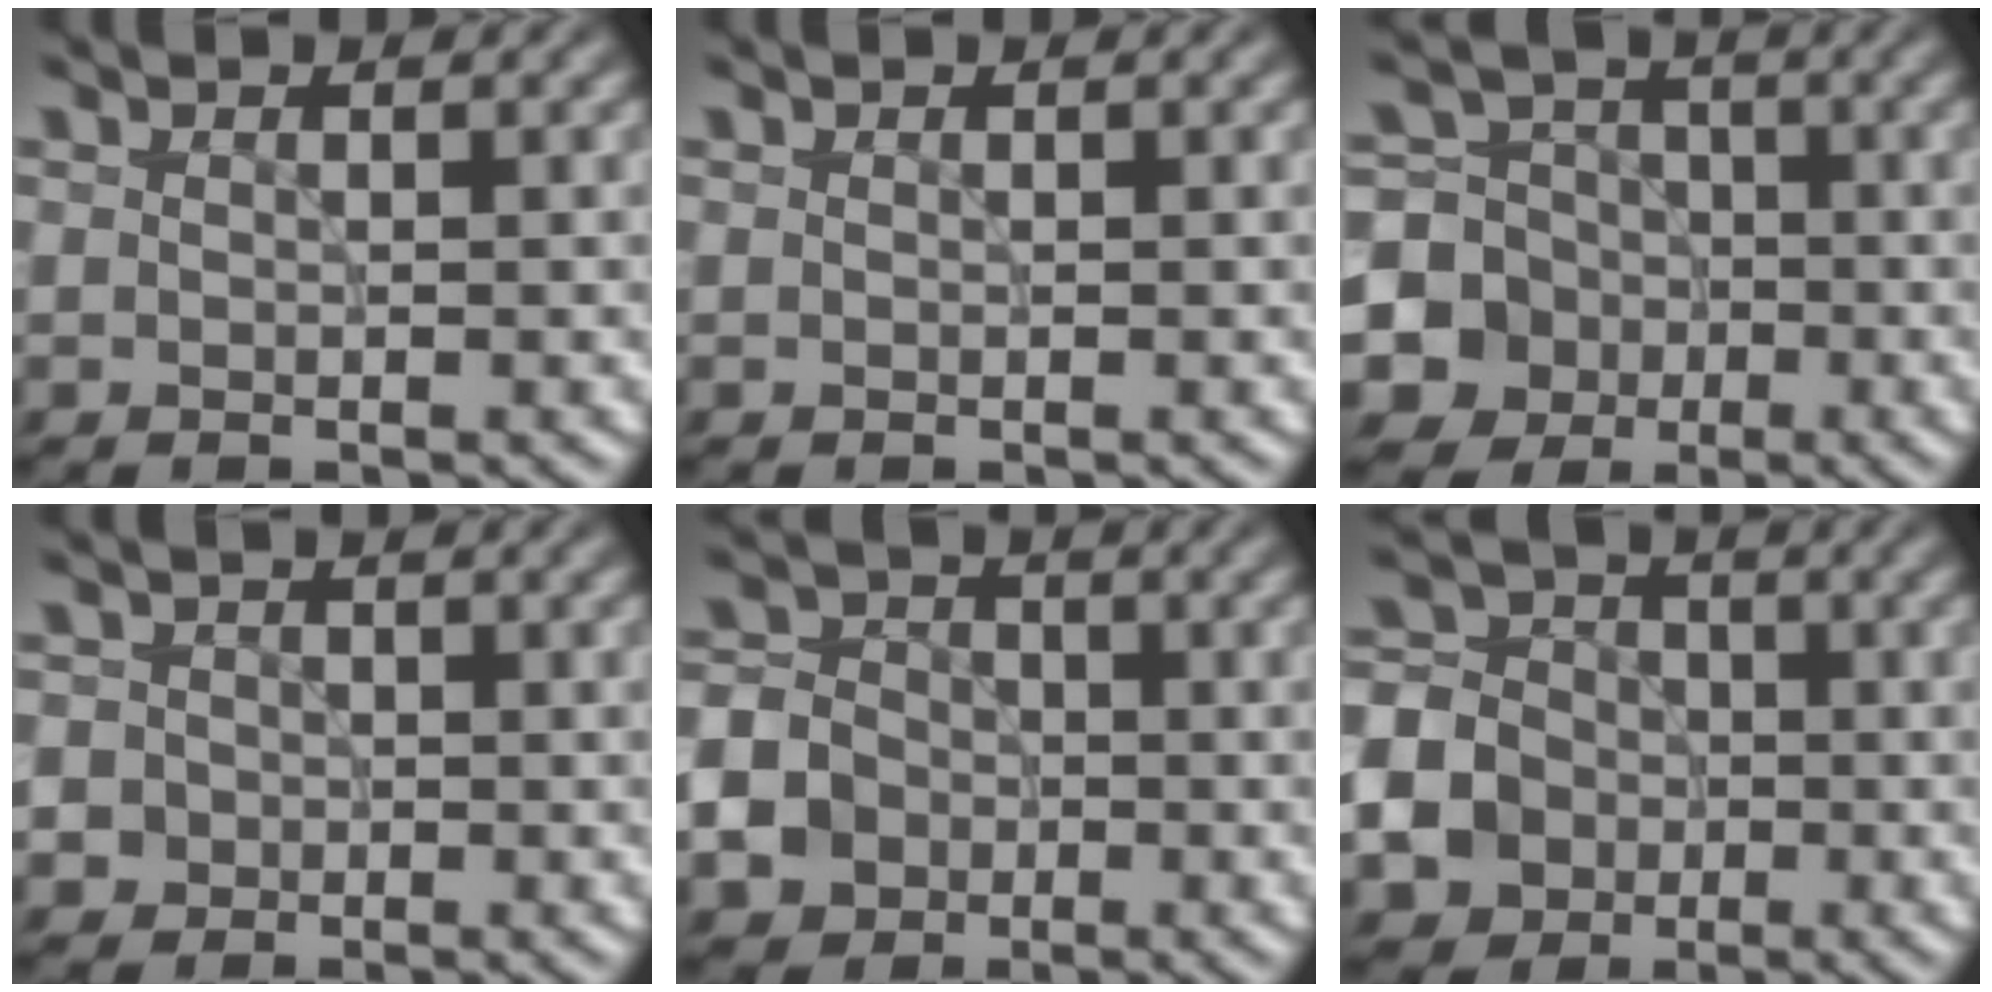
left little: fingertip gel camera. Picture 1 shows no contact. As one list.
[{"total": 0.0}, {"total": 9.8, "force": [-2.8, 9.1, 2.3], "torque": [-0.060, -0.013, -0.070]}, {"total": 3.5, "force": [-0.6, 3.3, 0.9], "torque": [0.004, 0.012, -0.037]}, {"total": 10.6, "force": [-4.9, 9.0, 2.8], "torque": [-0.074, -0.032, -0.110]}, {"total": 13.1, "force": [-5.2, 11.7, 3.2], "torque": [-0.101, -0.041, -0.106]}]